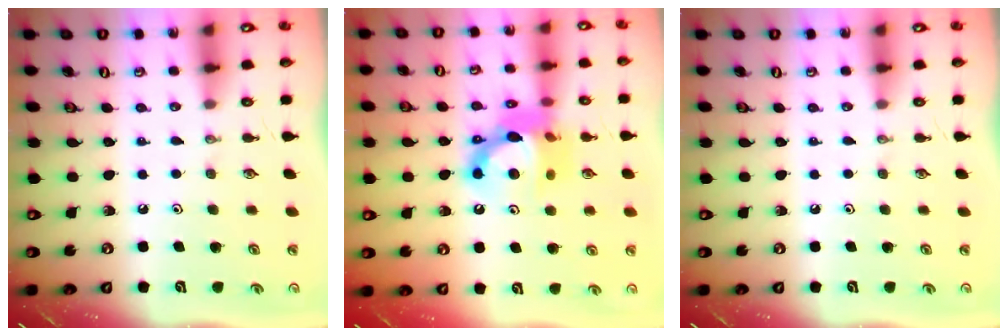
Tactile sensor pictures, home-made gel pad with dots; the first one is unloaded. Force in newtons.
{"total": 13.7, "press": 13.6, "slide": 1.4}
{"total": 0.0}